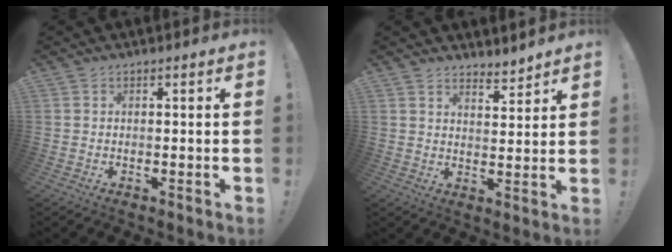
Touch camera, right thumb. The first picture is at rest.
{"total": 5.0, "force": [4.7, 1.2, 1.3], "torque": [-0.009, -0.039, 0.083]}